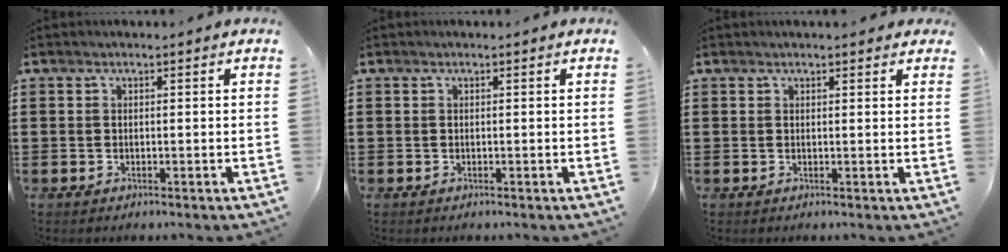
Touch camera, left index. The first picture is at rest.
{"total": 0.0}
{"total": 1.1, "force": [0.9, 0.2, 0.5], "torque": [-0.010, 0.002, 0.017]}